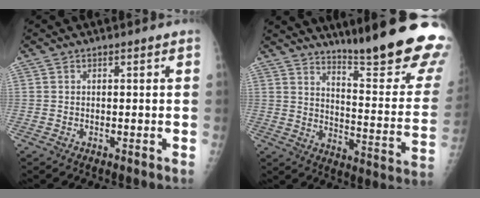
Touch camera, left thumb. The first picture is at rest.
{"total": 24.7, "force": [19.2, 2.3, 15.3], "torque": [-0.192, -0.159, 0.259]}